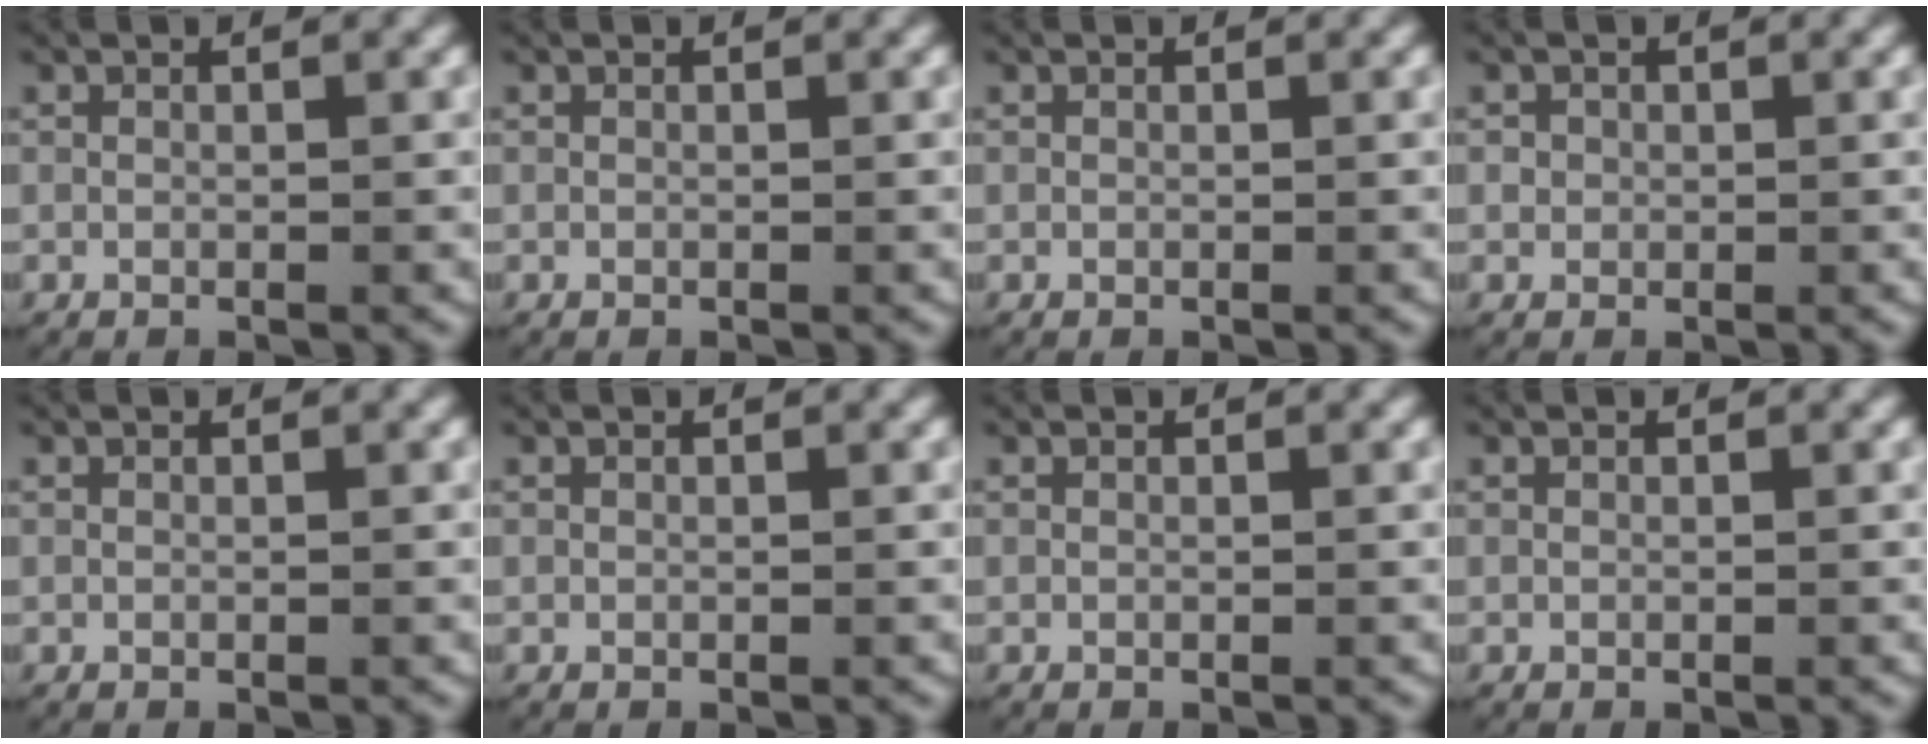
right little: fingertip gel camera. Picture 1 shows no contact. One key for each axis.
{"total": 0.0}
{"total": 0.0}
{"total": 0.9, "fx": -0.1, "fy": 0.9, "fz": -0.2, "tx": 0.008, "ty": 0.001, "tz": -0.004}
{"total": 0.0}
{"total": 0.0}
{"total": 0.0}
{"total": 0.0}